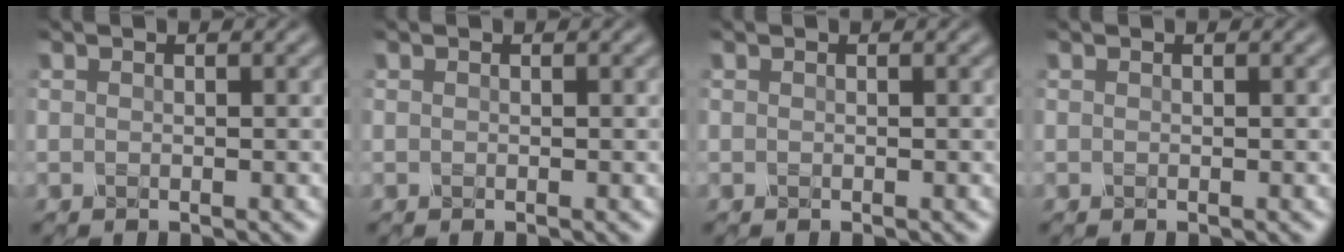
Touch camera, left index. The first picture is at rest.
{"total": 0.0}
{"total": 0.0}
{"total": 0.0}